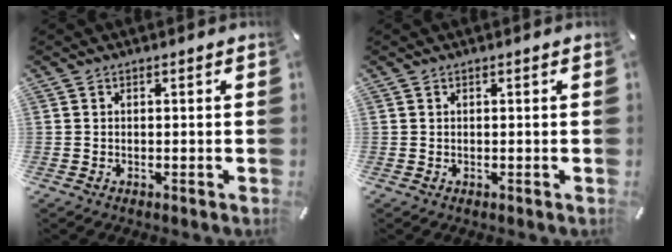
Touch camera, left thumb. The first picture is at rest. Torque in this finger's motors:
{"motor_torque": [-0.04, 0.00, -0.07, 0.04, 0.00]}